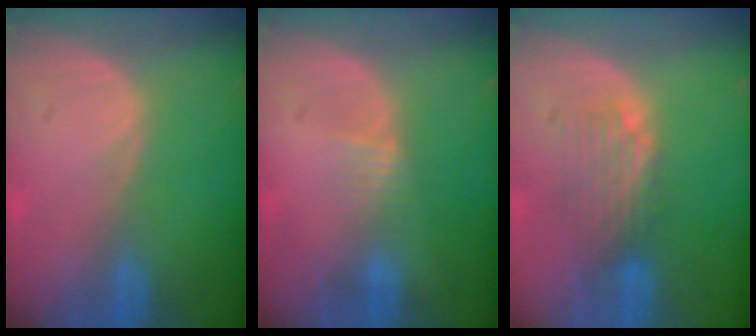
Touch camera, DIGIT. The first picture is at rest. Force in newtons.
{"total": 1.8, "press": 1.5, "slide": 1.0}
{"total": 4.6, "press": 3.9, "slide": 2.4}